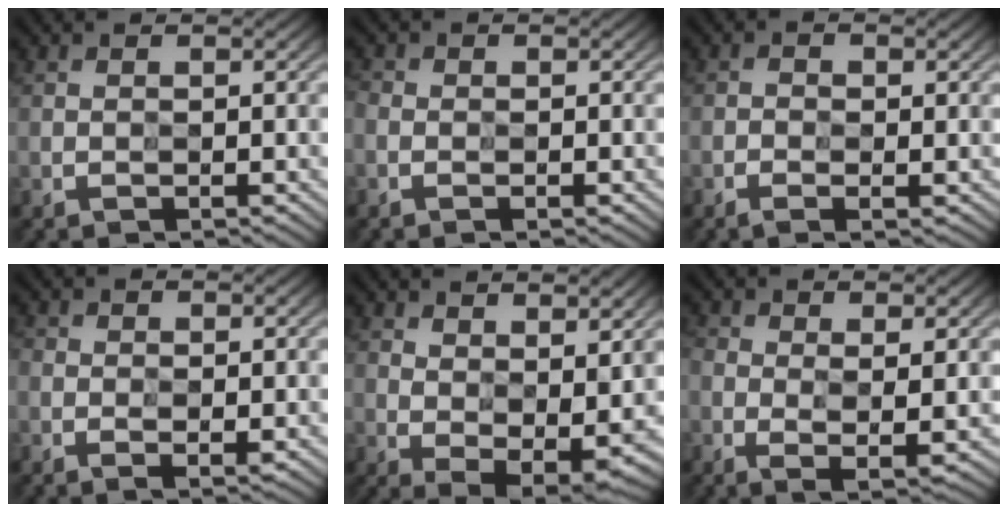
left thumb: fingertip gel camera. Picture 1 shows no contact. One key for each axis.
{"total": 2.9, "fx": -1.1, "fy": 2.1, "fz": 1.7, "tx": -0.048, "ty": -0.007, "tz": -0.028}
{"total": 2.2, "fx": -1.1, "fy": 1.0, "fz": 1.6, "tx": -0.025, "ty": -0.004, "tz": -0.023}
{"total": 2.3, "fx": -0.7, "fy": 1.4, "fz": 1.6, "tx": -0.038, "ty": -0.005, "tz": -0.016}
{"total": 6.7, "fx": 2.4, "fy": 3.4, "fz": 5.2, "tx": -0.094, "ty": -0.013, "tz": 0.055}
{"total": 4.9, "fx": -0.2, "fy": 2.4, "fz": 4.3, "tx": -0.105, "ty": -0.012, "tz": 0.002}